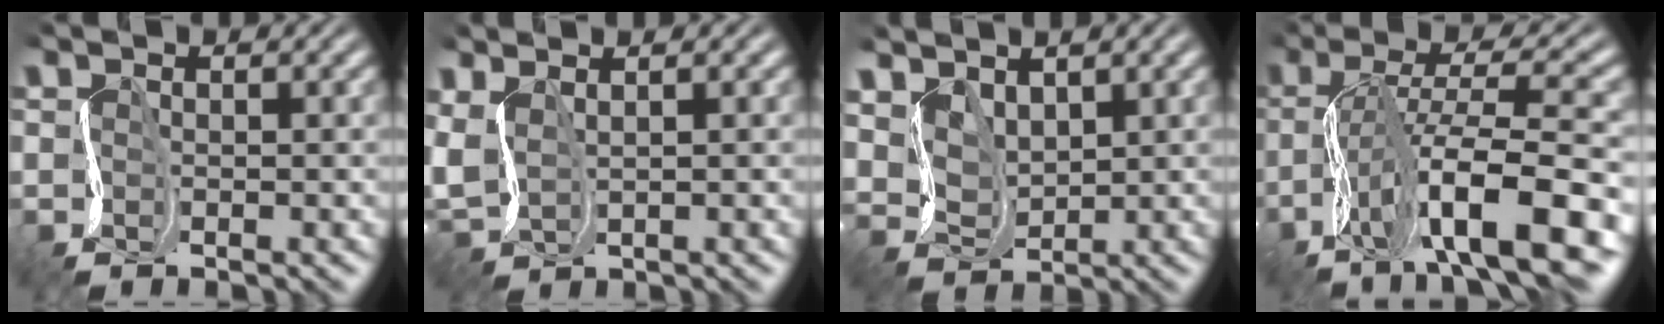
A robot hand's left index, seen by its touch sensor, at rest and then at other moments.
{"total": 2.7, "force": [1.8, 1.4, 1.4], "torque": [-0.046, 0.014, 0.044]}
{"total": 3.5, "force": [2.9, 1.8, 0.8], "torque": [-0.033, 0.001, 0.065]}
{"total": 11.5, "force": [-3.9, 3.8, 10.1], "torque": [-0.177, 0.024, -0.062]}